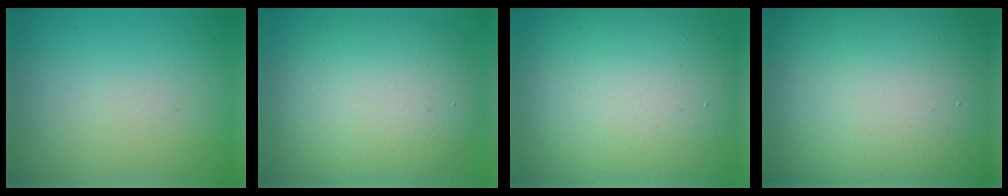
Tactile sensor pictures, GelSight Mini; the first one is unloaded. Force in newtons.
{"total": 10.4, "press": 10.4, "slide": 0.6}
{"total": 17.8, "press": 17.8, "slide": 0.6}
{"total": 26.4, "press": 26.3, "slide": 1.2}